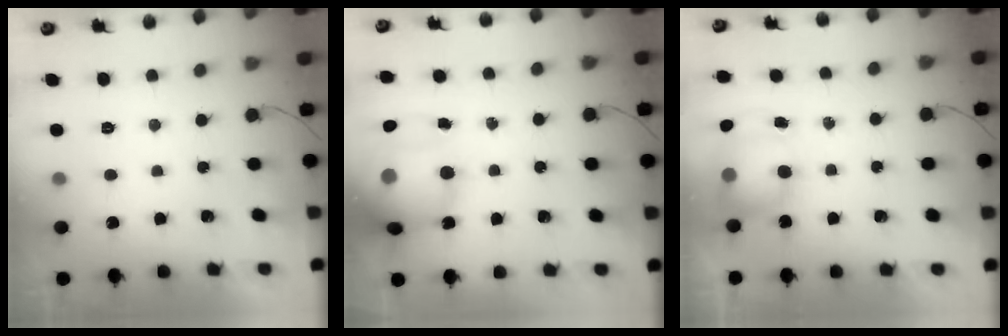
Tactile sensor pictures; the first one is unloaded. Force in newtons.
{"total": 22.0, "press": 21.6, "slide": 4.2}
{"total": 11.3, "press": 8.5, "slide": 7.5}